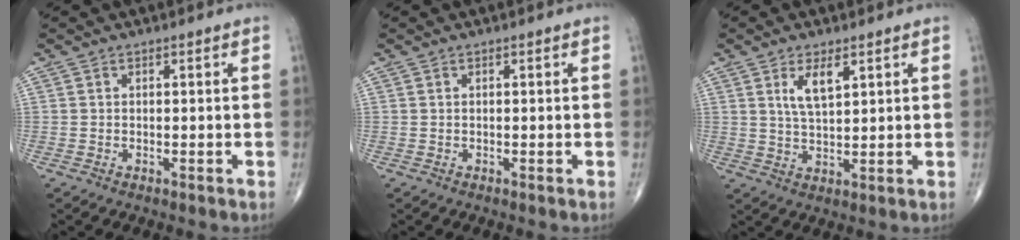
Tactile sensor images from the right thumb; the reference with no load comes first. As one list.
[{"total": 0.0}, {"total": 5.4, "force": [2.5, 2.1, 4.3], "torque": [-0.076, -0.017, 0.051]}]